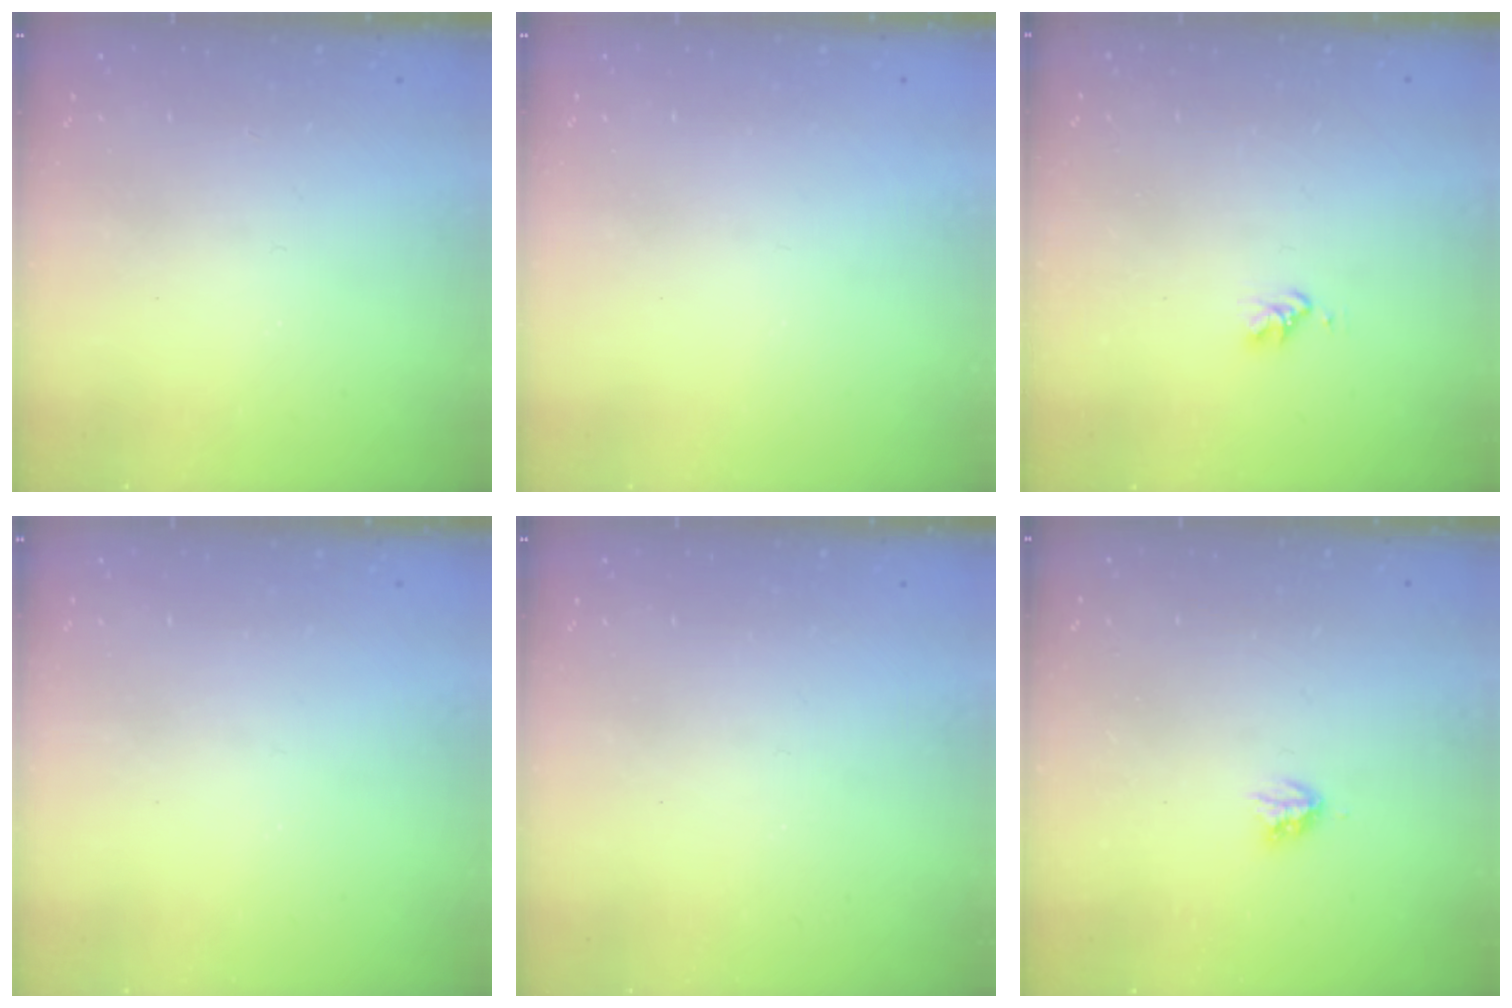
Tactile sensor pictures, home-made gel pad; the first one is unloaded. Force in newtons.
{"total": 0.0}
{"total": 2.6, "press": 2.6, "slide": 0.4}
{"total": 0.0}
{"total": 0.0}
{"total": 2.9, "press": 2.9, "slide": 0.5}